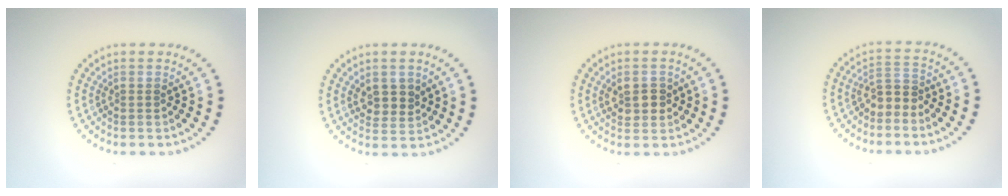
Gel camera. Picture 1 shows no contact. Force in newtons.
{"total": 2.3, "press": 2.1, "slide": 0.8}
{"total": 2.5, "press": 2.5, "slide": 0.4}
{"total": 2.0, "press": 1.8, "slide": 1.0}